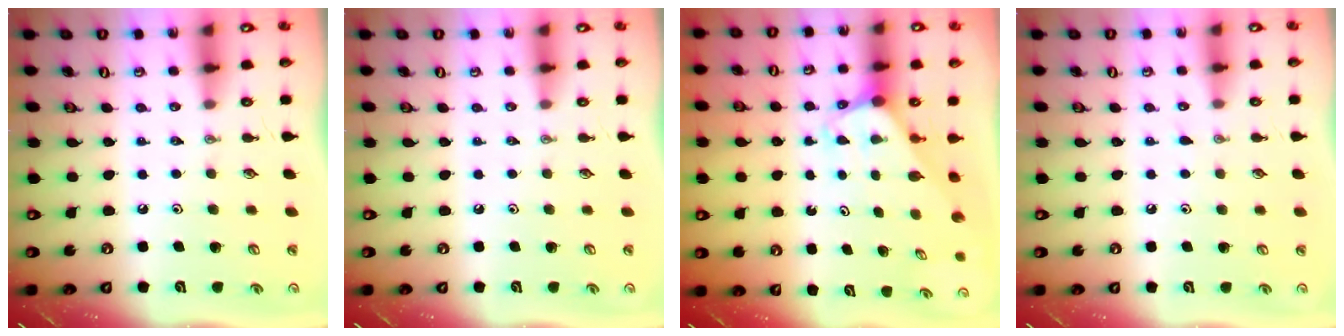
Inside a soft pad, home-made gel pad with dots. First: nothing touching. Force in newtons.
{"total": 0.0}
{"total": 2.0, "press": 2.0, "slide": 0.1}
{"total": 3.0, "press": 2.9, "slide": 0.4}